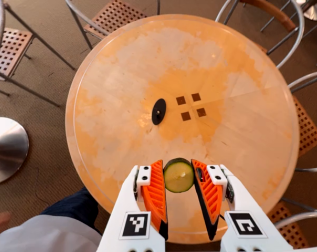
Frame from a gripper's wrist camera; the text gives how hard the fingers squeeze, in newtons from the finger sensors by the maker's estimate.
{"total": 8.0, "left": 8.0, "right": 8.1}